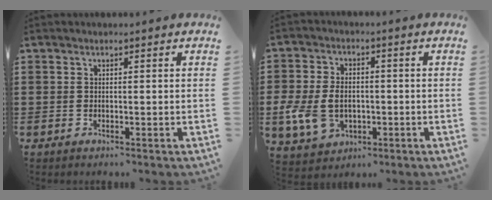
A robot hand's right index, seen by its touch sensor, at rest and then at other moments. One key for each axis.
{"total": 7.5, "fx": -1.4, "fy": 5.7, "fz": 4.6, "tx": -0.122, "ty": 0.006, "tz": -0.030}